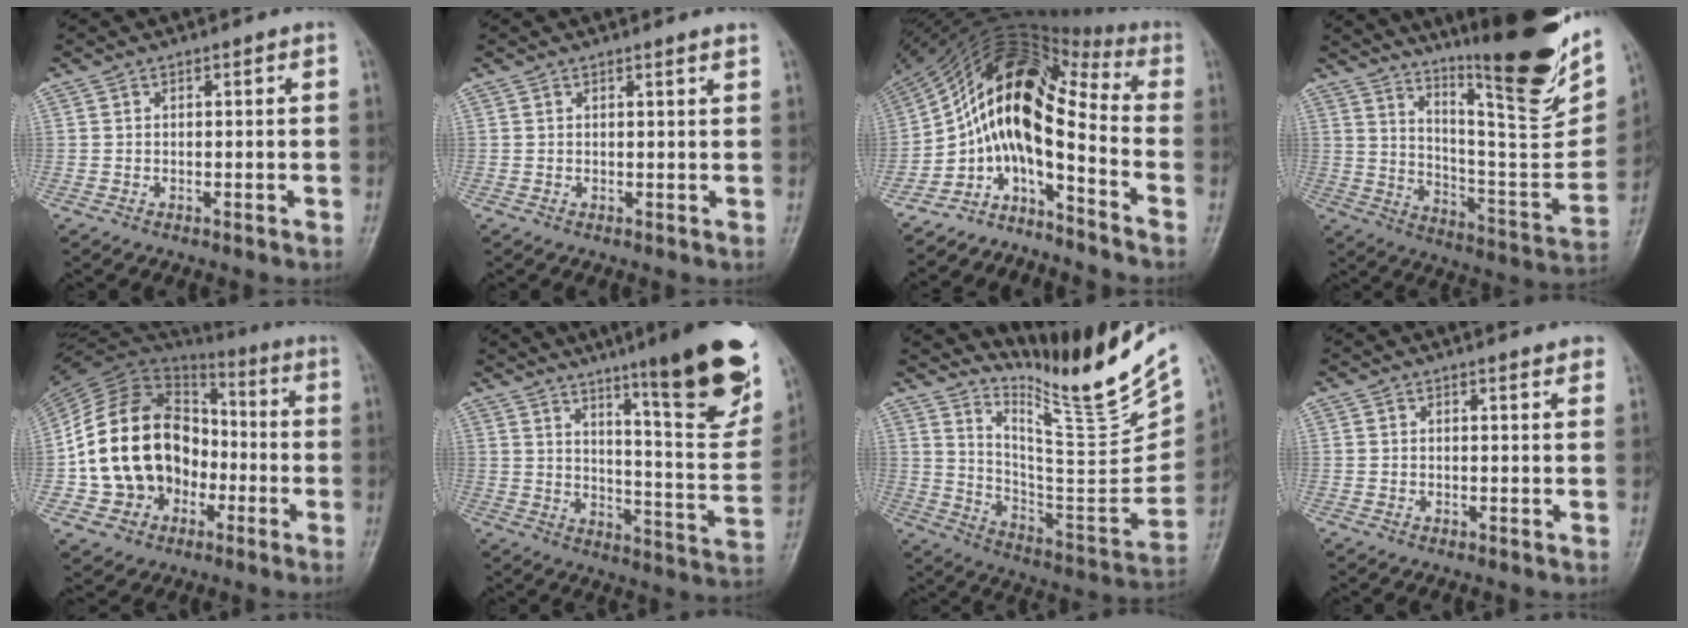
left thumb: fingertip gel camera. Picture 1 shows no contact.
{"total": 1.1, "force": [1.0, -0.1, 0.6], "torque": [-0.007, -0.006, 0.014]}
{"total": 14.8, "force": [-5.5, 5.9, 12.4], "torque": [-0.214, 0.109, -0.107]}
{"total": 26.9, "force": [18.4, 4.0, 19.2], "torque": [-0.270, -0.104, 0.289]}
{"total": 21.0, "force": [-3.6, 16.8, 12.2], "torque": [-0.205, 0.046, -0.057]}
{"total": 23.3, "force": [14.3, 3.4, 18.1], "torque": [-0.219, -0.075, 0.209]}
{"total": 20.2, "force": [16.6, 0.6, 11.6], "torque": [-0.164, -0.145, 0.274]}
{"total": 2.3, "force": [2.0, 0.4, 1.1], "torque": [-0.009, -0.006, 0.018]}